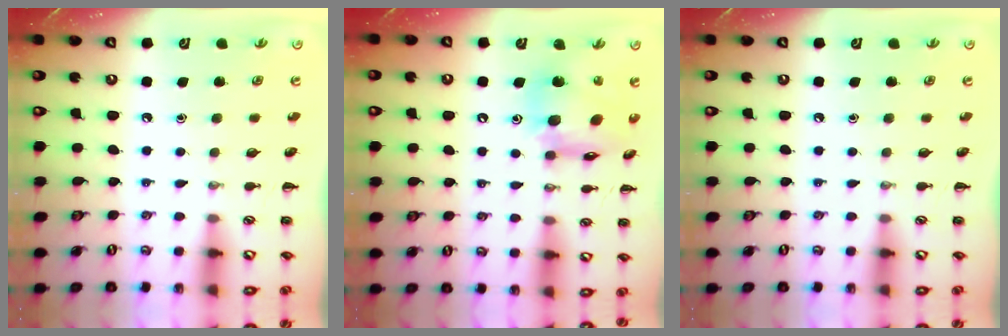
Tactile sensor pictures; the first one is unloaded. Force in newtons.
{"total": 15.1, "press": 14.9, "slide": 2.7}
{"total": 0.0}